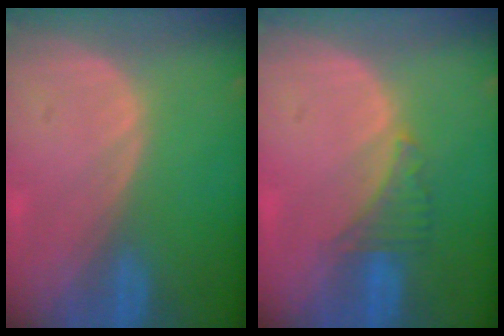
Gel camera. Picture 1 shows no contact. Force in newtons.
{"total": 2.9, "press": 2.9, "slide": 0.6}